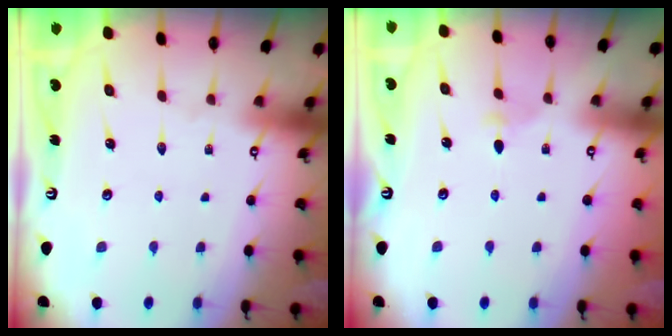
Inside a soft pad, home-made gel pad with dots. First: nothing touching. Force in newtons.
{"total": 2.7, "press": 2.6, "slide": 0.6}